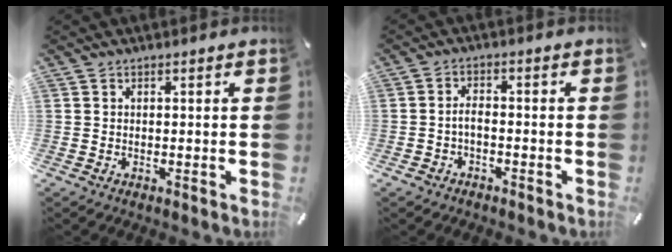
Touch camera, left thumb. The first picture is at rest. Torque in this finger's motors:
{"motor_torque": [0.07, 0.01, 0.18, -0.02, 0.00]}